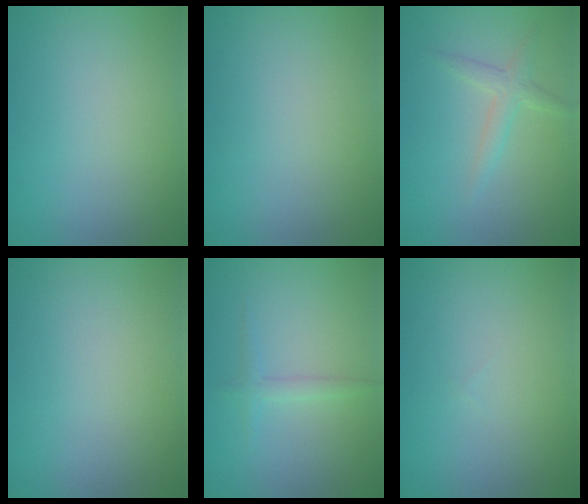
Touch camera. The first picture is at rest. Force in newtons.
{"total": 0.0}
{"total": 1.9, "press": 1.9, "slide": 0.0}
{"total": 0.0}
{"total": 1.3, "press": 1.3, "slide": 0.1}
{"total": 0.0}